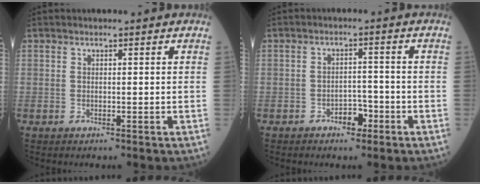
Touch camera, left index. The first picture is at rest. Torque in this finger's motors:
{"motor_torque": [-0.01, 0.02, 0.03, 0.01]}